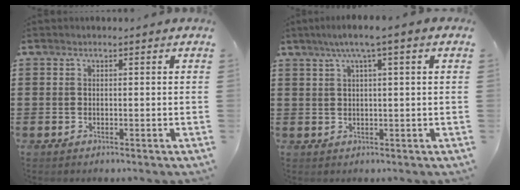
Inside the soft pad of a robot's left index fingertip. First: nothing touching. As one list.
[{"total": 3.5, "force": [1.3, -0.2, 3.3], "torque": [-0.064, -0.001, 0.019]}]